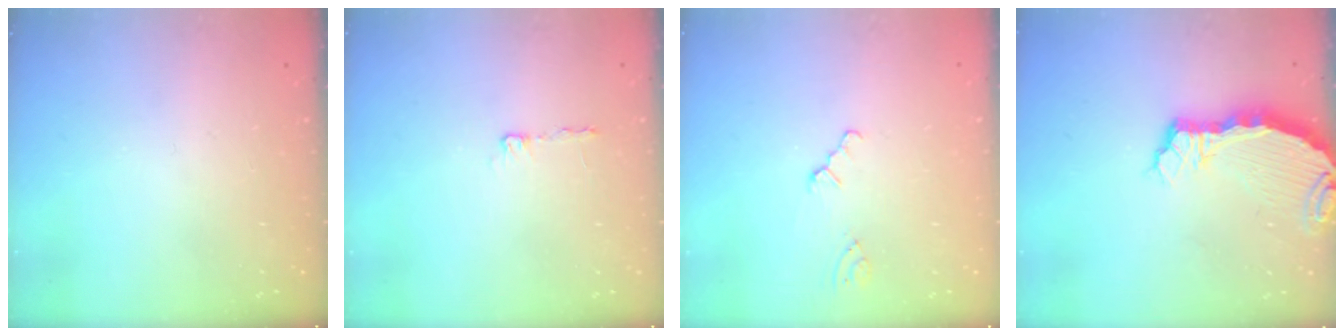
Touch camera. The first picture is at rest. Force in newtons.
{"total": 3.4, "press": 3.4, "slide": 0.3}
{"total": 0.0}
{"total": 5.8, "press": 5.8, "slide": 0.7}